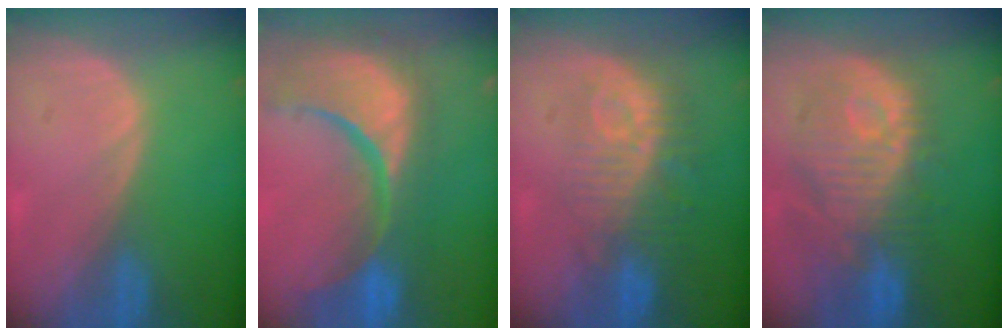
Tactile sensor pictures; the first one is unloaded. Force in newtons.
{"total": 15.4, "press": 12.1, "slide": 9.6}
{"total": 9.7, "press": 8.8, "slide": 4.0}
{"total": 11.6, "press": 10.7, "slide": 4.4}